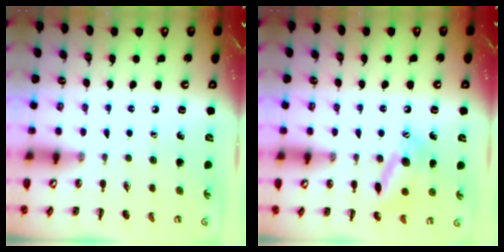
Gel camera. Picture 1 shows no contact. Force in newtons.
{"total": 13.7, "press": 13.7, "slide": 1.0}